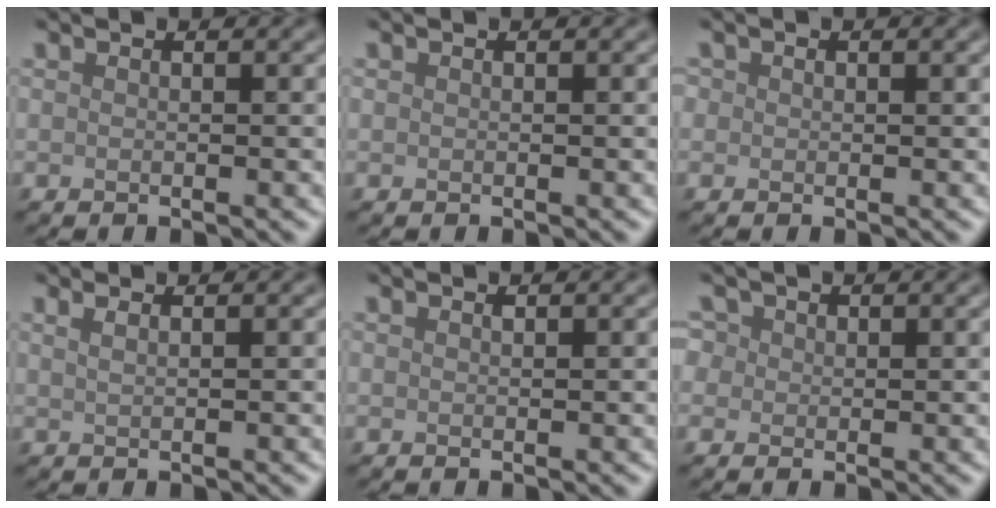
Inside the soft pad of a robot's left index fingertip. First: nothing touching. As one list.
[{"total": 0.0}, {"total": 1.0, "force": [0.4, 0.8, 0.4], "torque": [-0.001, -0.001, 0.003]}, {"total": 1.2, "force": [0.8, 0.5, 0.7], "torque": [-0.015, 0.001, 0.012]}, {"total": 0.0}, {"total": 3.3, "force": [1.5, 2.6, 1.5], "torque": [-0.027, 0.020, 0.007]}]